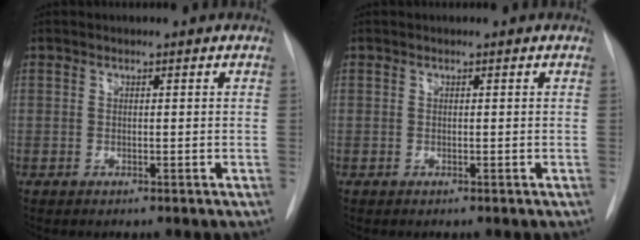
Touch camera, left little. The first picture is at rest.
{"total": 0.0}